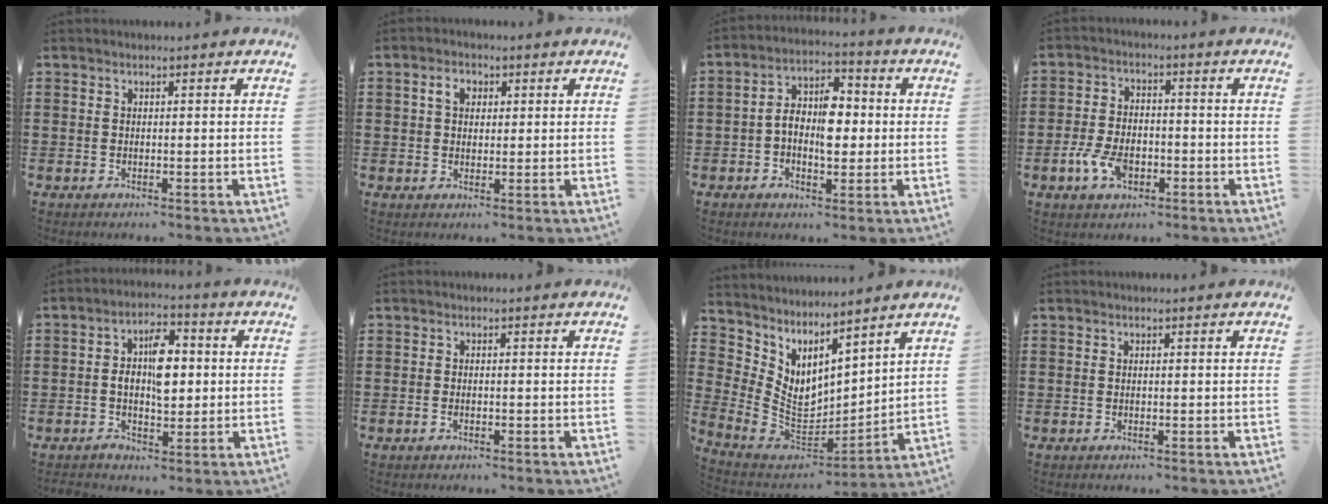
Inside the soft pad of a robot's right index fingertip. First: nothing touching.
{"total": 3.0, "force": [0.9, 2.1, 1.9], "torque": [-0.045, 0.013, 0.014]}
{"total": 7.0, "force": [-0.3, 3.8, 5.9], "torque": [-0.110, 0.007, -0.007]}
{"total": 5.5, "force": [-2.1, 3.0, 4.0], "torque": [-0.094, -0.002, -0.042]}
{"total": 7.5, "force": [0.4, 3.9, 6.4], "torque": [-0.096, 0.004, 0.004]}
{"total": 0.6, "force": [-0.2, 0.2, 0.5], "torque": [-0.011, -0.007, -0.001]}
{"total": 5.9, "force": [3.5, 4.0, 2.5], "torque": [-0.079, -0.042, 0.068]}
{"total": 0.0}